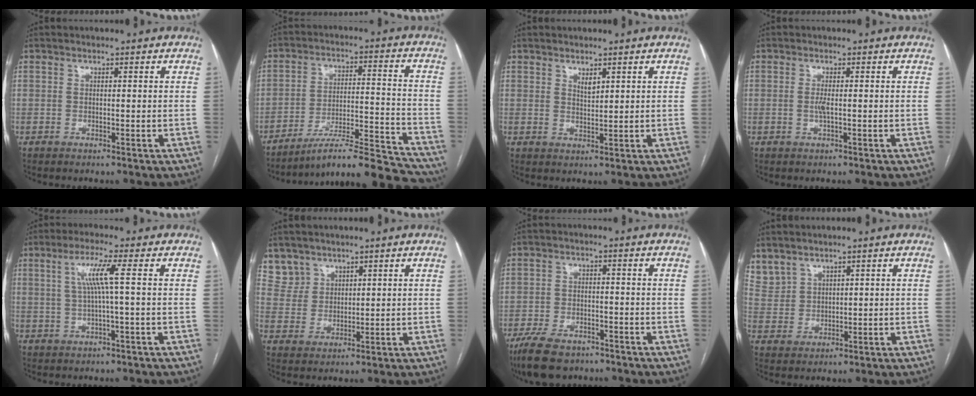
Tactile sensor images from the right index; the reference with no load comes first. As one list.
[{"total": 17.8, "force": [-16.8, 1.1, 5.6], "torque": [-0.070, 0.027, -0.254]}, {"total": 1.8, "force": [1.2, 0.6, 1.1], "torque": [-0.022, -0.005, 0.026]}, {"total": 1.5, "force": [-0.4, 0.1, 1.5], "torque": [-0.034, -0.001, -0.007]}, {"total": 4.9, "force": [0.8, -1.0, 4.7], "torque": [-0.097, 0.010, 0.020]}, {"total": 4.7, "force": [3.5, 3.0, -0.6], "torque": [0.020, 0.005, 0.078]}, {"total": 9.9, "force": [-7.5, 4.2, 4.9], "torque": [-0.091, -0.009, -0.120]}, {"total": 5.6, "force": [4.6, 3.0, 1.0], "torque": [-0.034, 0.011, 0.114]}]